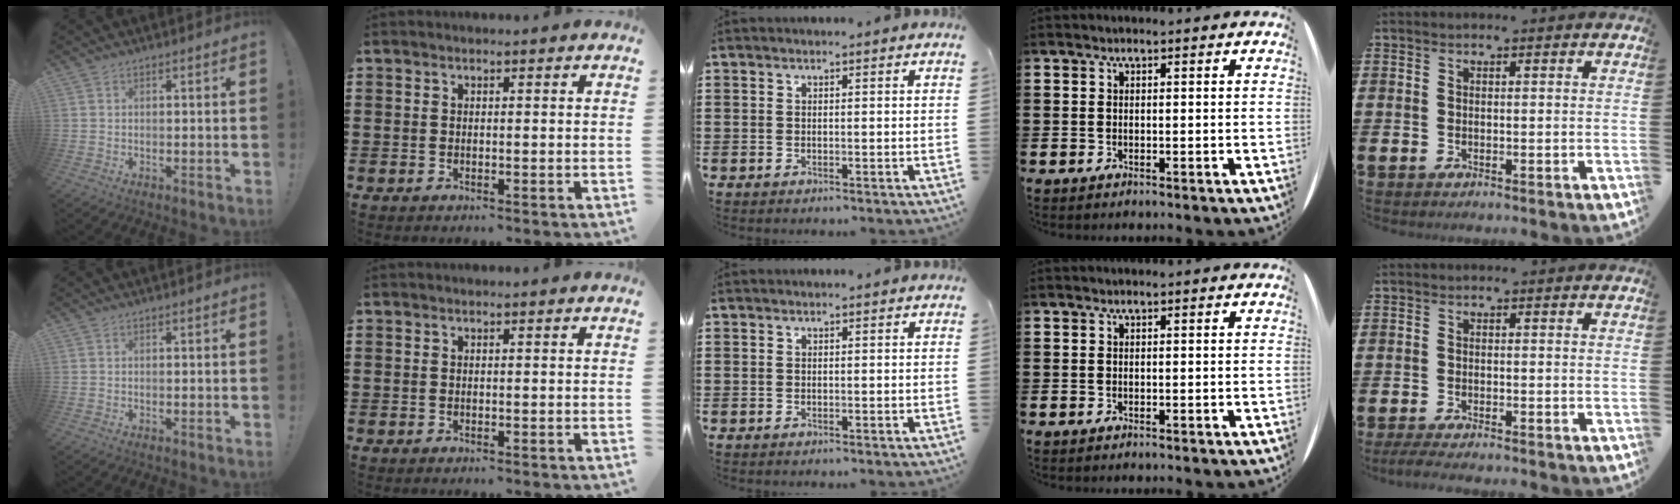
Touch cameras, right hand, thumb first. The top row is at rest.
{"little": {"total": 1.4, "force": [-1.2, 0.1, 0.8], "torque": [-0.015, -0.002, -0.022]}}